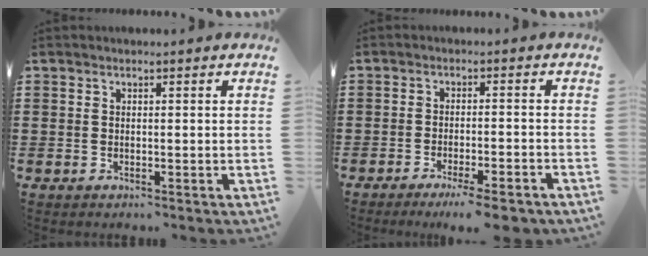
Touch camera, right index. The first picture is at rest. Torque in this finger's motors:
{"motor_torque": [1.56, -0.58, 0.58, 0.05]}